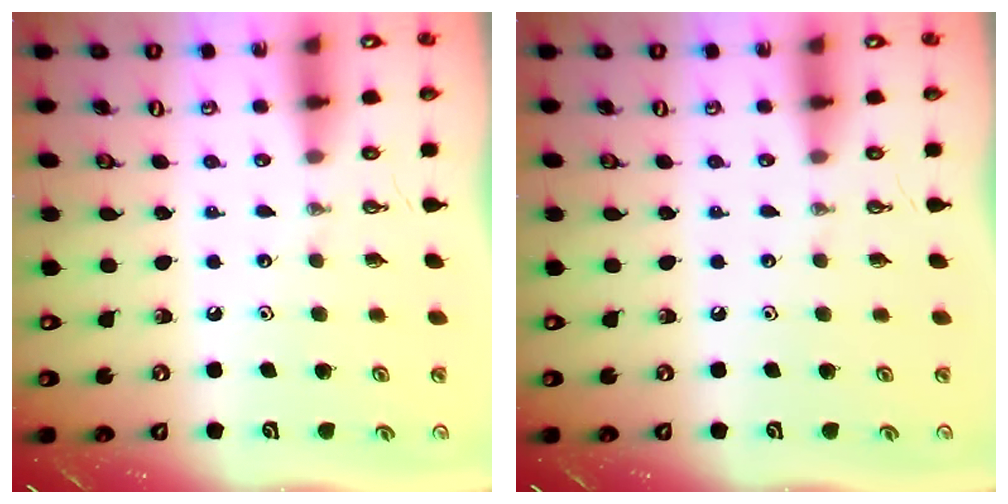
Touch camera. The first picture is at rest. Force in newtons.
{"total": 0.0}